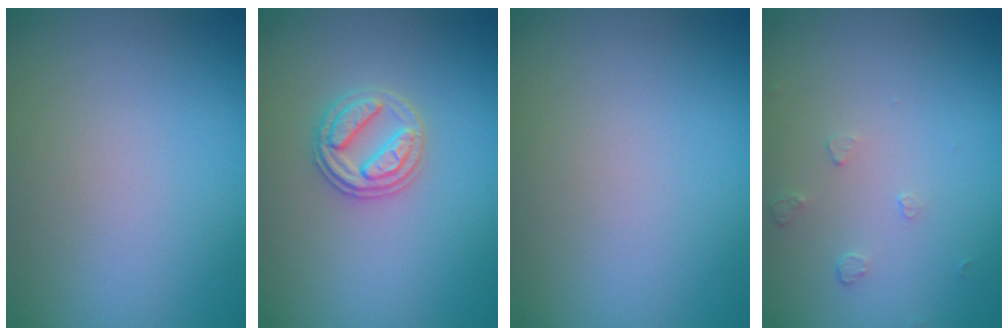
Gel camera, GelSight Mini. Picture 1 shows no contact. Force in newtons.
{"total": 2.7, "press": 2.7, "slide": 0.5}
{"total": 0.0}
{"total": 0.6, "press": 0.4, "slide": 0.5}